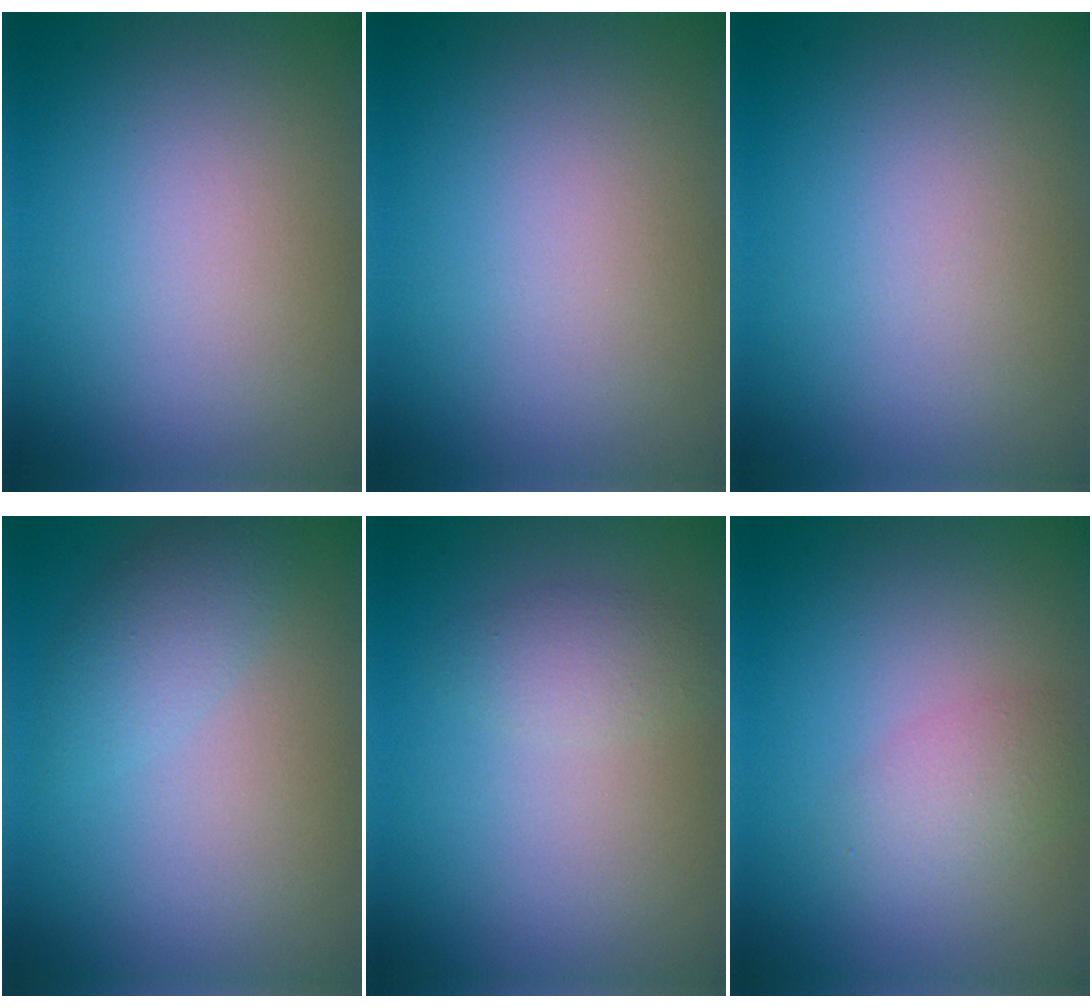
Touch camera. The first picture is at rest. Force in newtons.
{"total": 0.0}
{"total": 0.0}
{"total": 2.5, "press": 2.5, "slide": 0.1}
{"total": 1.8, "press": 1.8, "slide": 0.2}
{"total": 2.2, "press": 2.2, "slide": 0.1}